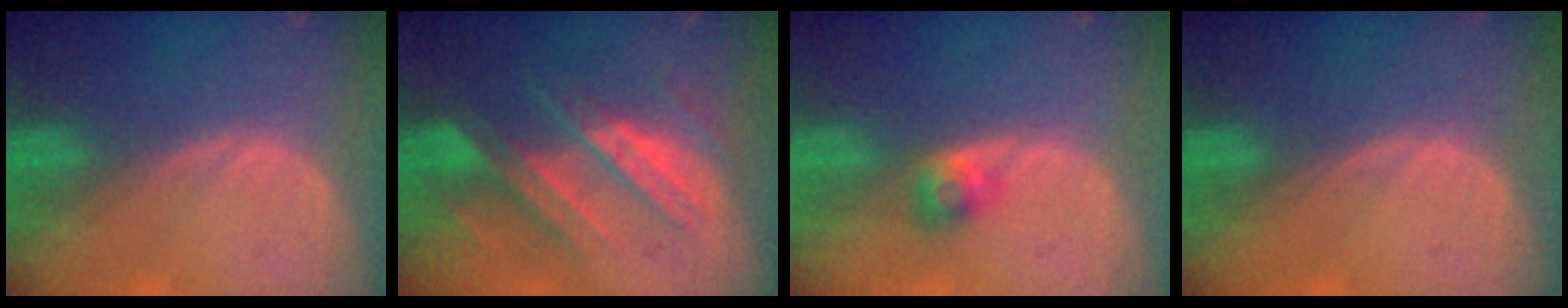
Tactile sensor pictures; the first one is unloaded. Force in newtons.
{"total": 8.1, "press": 8.0, "slide": 1.3}
{"total": 2.6, "press": 2.4, "slide": 1.0}
{"total": 0.0}